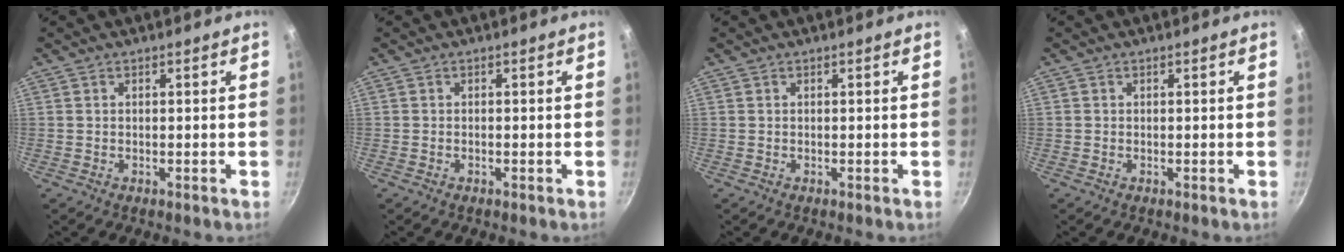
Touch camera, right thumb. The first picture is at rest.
{"total": 0.0}
{"total": 0.0}
{"total": 0.0}